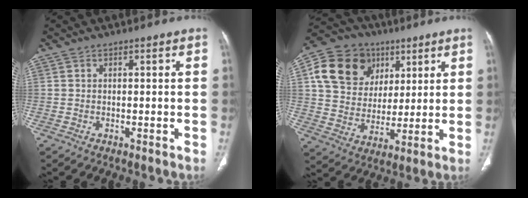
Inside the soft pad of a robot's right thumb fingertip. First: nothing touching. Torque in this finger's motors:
{"motor_torque": [-0.57, 0.60, 0.25, 0.14, 0.17]}